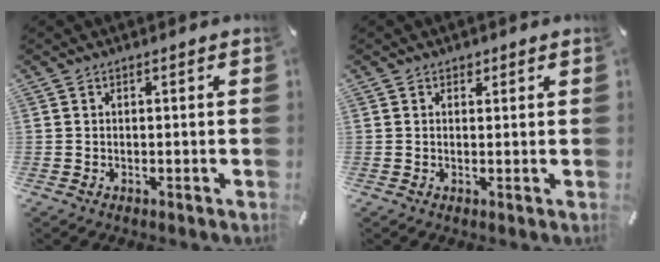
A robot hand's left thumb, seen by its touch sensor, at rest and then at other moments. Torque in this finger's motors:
{"motor_torque": [0.40, 0.40, 0.19, -0.14, 0.02]}